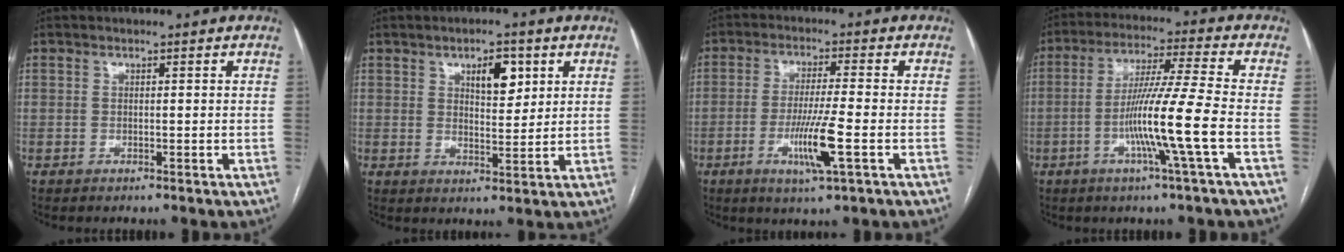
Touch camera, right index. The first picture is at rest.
{"total": 5.6, "force": [2.6, 2.2, 4.4], "torque": [-0.070, 0.001, 0.043]}
{"total": 8.2, "force": [-2.7, -0.3, 7.7], "torque": [-0.145, -0.016, -0.049]}
{"total": 11.5, "force": [-3.5, -2.0, 10.8], "torque": [-0.203, -0.009, -0.068]}